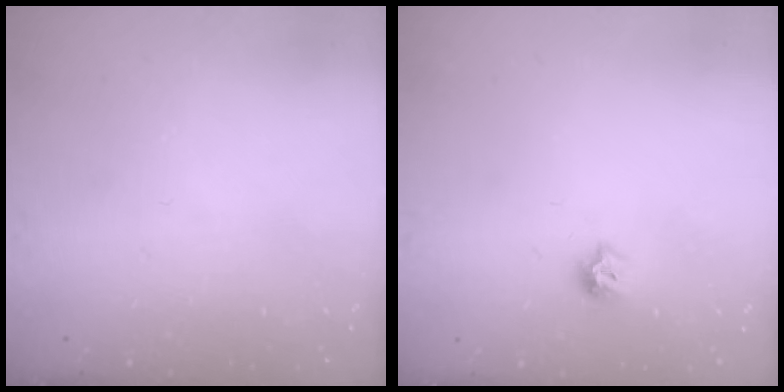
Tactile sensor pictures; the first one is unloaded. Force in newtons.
{"total": 6.3, "press": 6.3, "slide": 0.2}